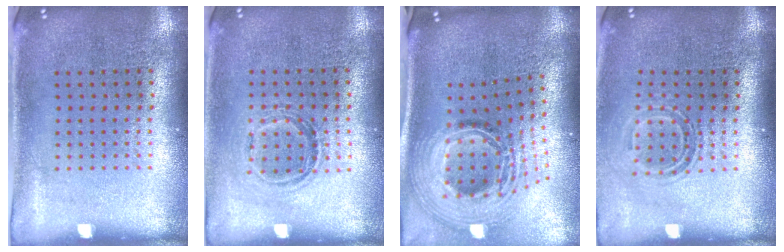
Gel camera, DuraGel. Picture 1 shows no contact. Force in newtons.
{"total": 1.1, "press": 0.9, "slide": 0.6}
{"total": 2.8, "press": 1.9, "slide": 2.1}
{"total": 1.5, "press": 1.0, "slide": 1.1}